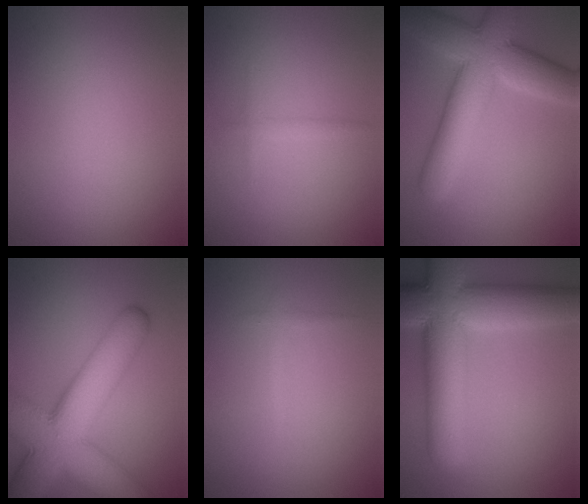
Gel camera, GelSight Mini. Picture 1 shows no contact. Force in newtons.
{"total": 0.9, "press": 0.9, "slide": 0.0}
{"total": 10.1, "press": 10.0, "slide": 0.7}
{"total": 11.1, "press": 11.1, "slide": 0.4}
{"total": 0.8, "press": 0.8, "slide": 0.0}
{"total": 12.8, "press": 12.8, "slide": 0.5}